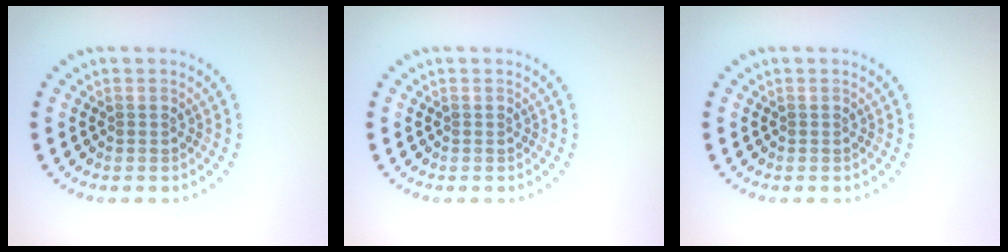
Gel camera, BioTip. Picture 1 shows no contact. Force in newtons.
{"total": 0.0}
{"total": 0.0}